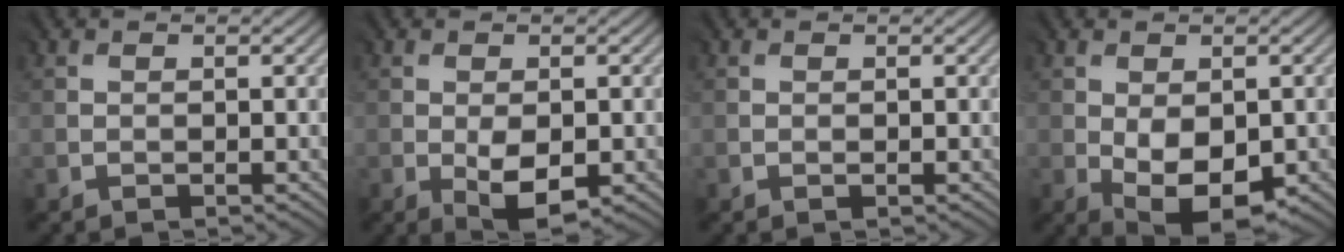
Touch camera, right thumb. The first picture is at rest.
{"total": 4.9, "force": [-1.5, 2.6, 3.9], "torque": [-0.079, -0.013, -0.019]}
{"total": 0.0}
{"total": 8.2, "force": [-2.2, 4.8, 6.4], "torque": [-0.115, -0.025, -0.028]}